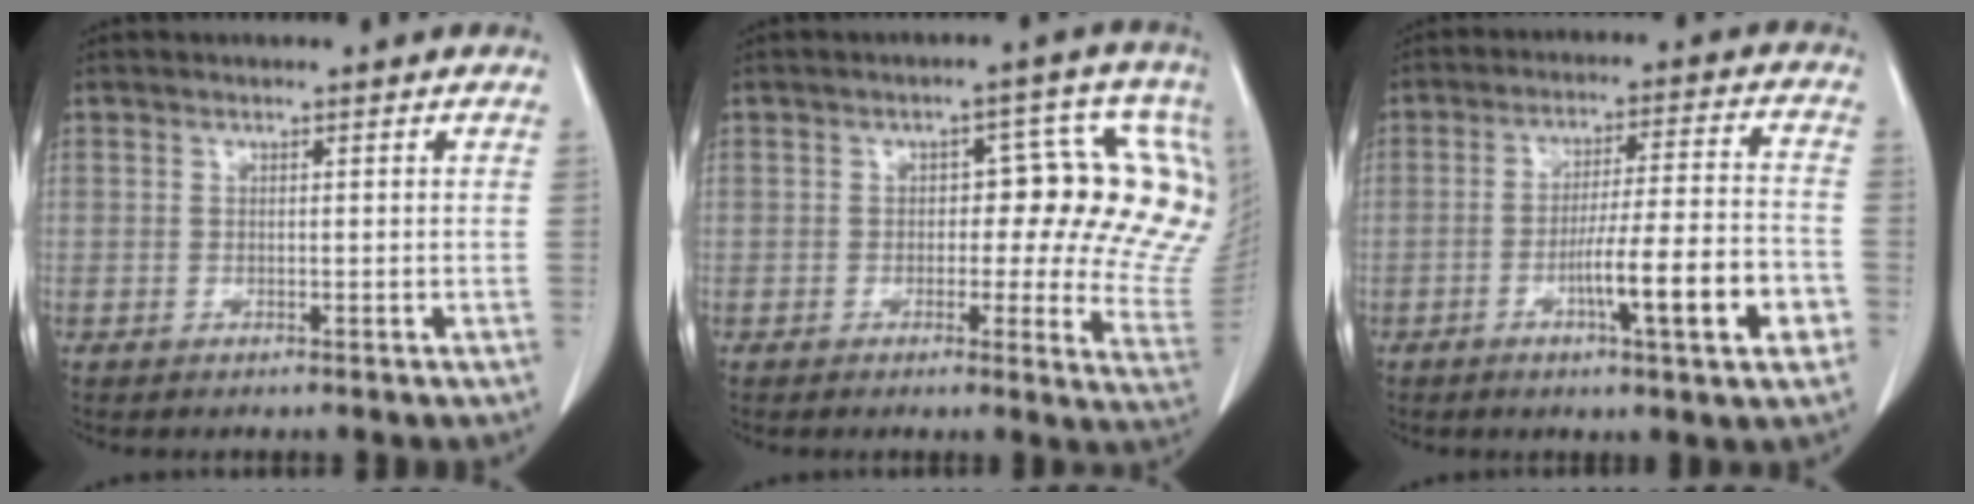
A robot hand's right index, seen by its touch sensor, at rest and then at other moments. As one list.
[{"total": 14.3, "force": [2.2, 5.7, 12.9], "torque": [-0.132, 0.016, 0.019]}, {"total": 12.6, "force": [-4.6, 0.5, 11.8], "torque": [-0.184, -0.001, -0.072]}]